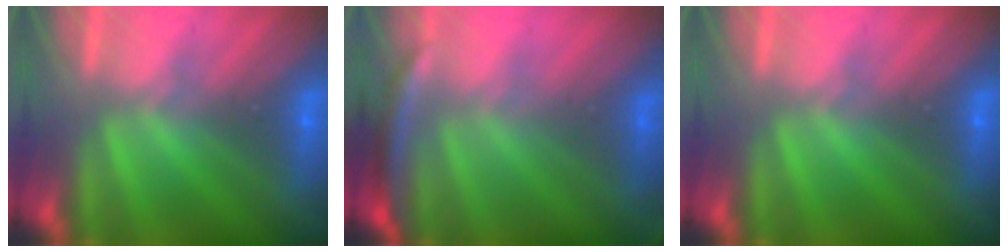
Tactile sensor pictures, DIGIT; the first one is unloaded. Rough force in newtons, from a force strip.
{"total": 2.9}
{"total": 0.0}